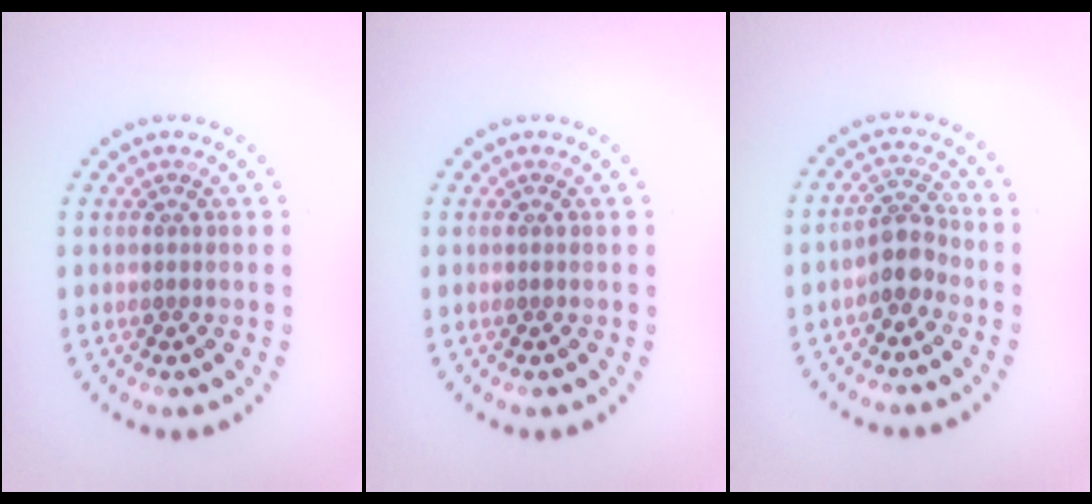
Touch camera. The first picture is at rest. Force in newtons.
{"total": 0.0}
{"total": 2.6, "press": 2.2, "slide": 1.5}